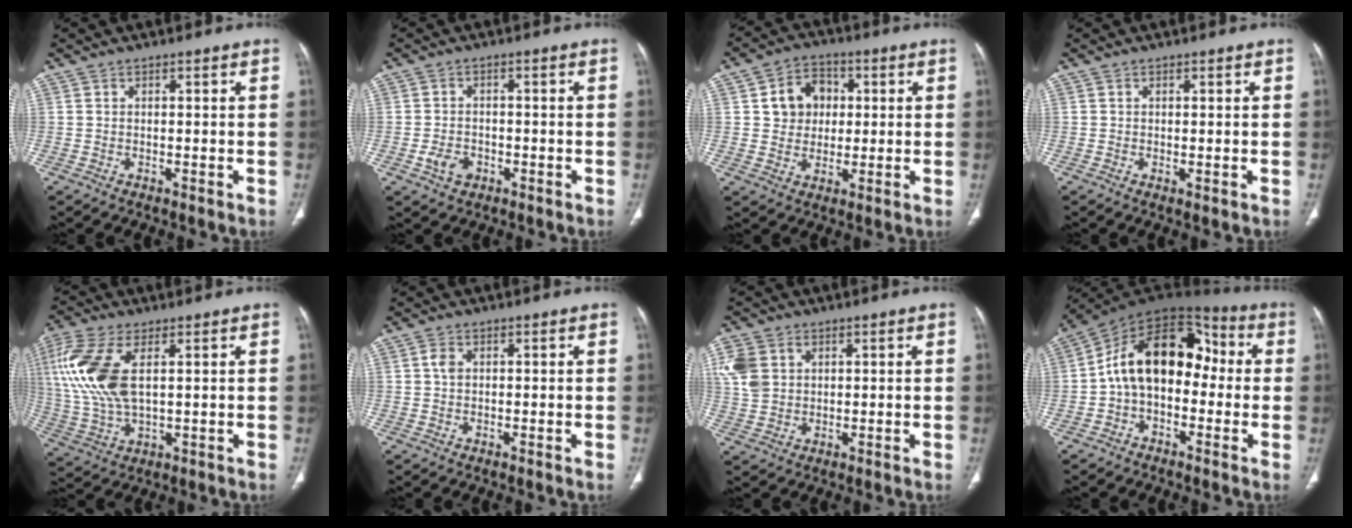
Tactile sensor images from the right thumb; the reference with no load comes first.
{"total": 3.8, "force": [-1.5, 2.7, 2.1], "torque": [-0.033, 0.009, -0.023]}
{"total": 8.6, "force": [1.7, 7.3, 4.3], "torque": [-0.033, 0.003, 0.024]}
{"total": 0.7, "force": [-0.1, 0.3, 0.7], "torque": [-0.018, -0.005, 0.001]}
{"total": 14.9, "force": [3.6, 7.2, 12.5], "torque": [-0.297, -0.004, 0.079]}
{"total": 1.9, "force": [0.5, 1.3, 1.3], "torque": [-0.023, 0.003, 0.008]}
{"total": 7.8, "force": [2.4, 5.9, 4.4], "torque": [-0.089, 0.000, 0.051]}
{"total": 16.7, "force": [-0.6, 10.8, 12.6], "torque": [-0.179, 0.056, -0.025]}